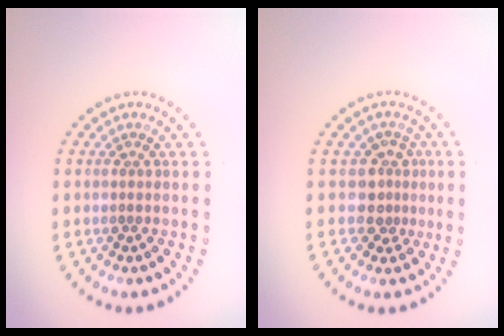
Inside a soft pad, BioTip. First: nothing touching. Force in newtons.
{"total": 2.4, "press": 1.8, "slide": 1.6}